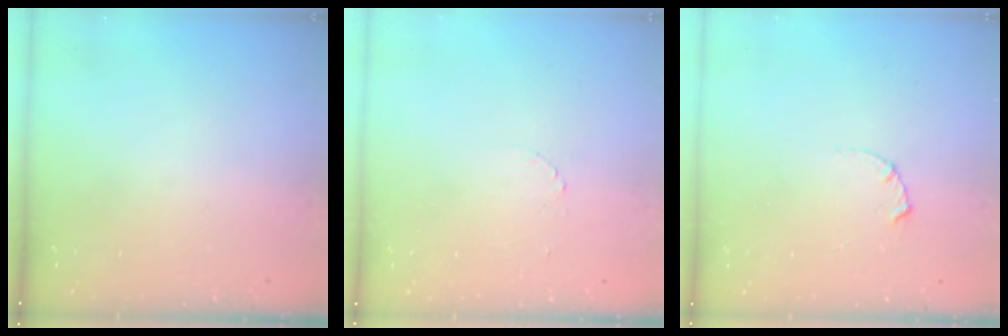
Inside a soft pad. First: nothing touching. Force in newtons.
{"total": 1.3, "press": 1.3, "slide": 0.1}
{"total": 1.7, "press": 1.6, "slide": 0.3}